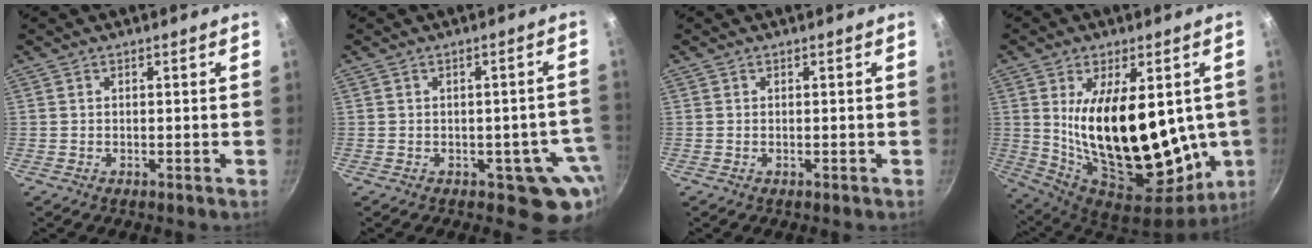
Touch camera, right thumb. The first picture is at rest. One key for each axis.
{"total": 7.8, "fx": -2.1, "fy": 5.3, "fz": 5.3, "tx": 0.002, "ty": 0.021, "tz": -0.019}
{"total": 0.0}
{"total": 27.7, "fx": 2.2, "fy": 13.6, "fz": 24.0, "tx": -0.366, "ty": -0.046, "tz": 0.062}